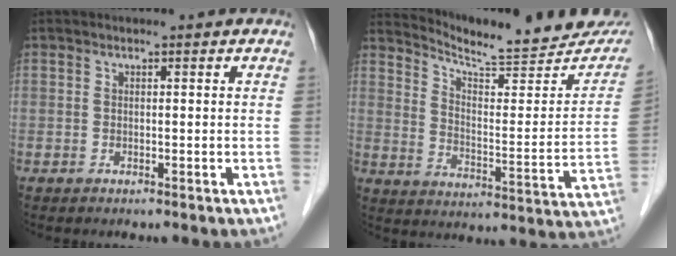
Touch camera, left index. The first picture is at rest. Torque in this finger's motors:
{"motor_torque": [-0.69, -0.74, 0.02, 0.02]}